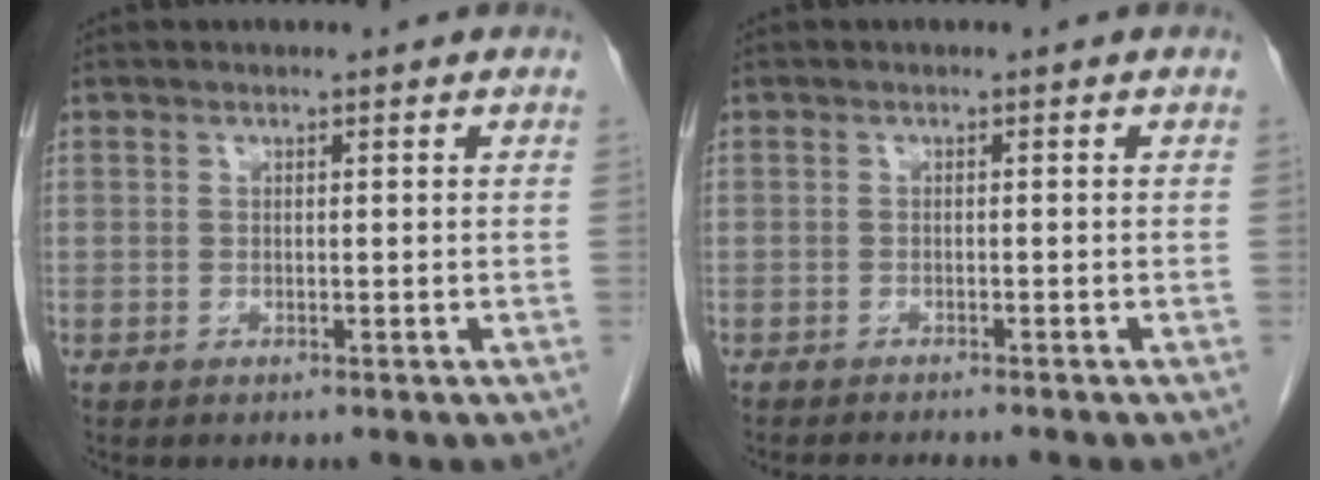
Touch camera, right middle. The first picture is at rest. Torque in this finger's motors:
{"motor_torque": [0.13, 0.02, 0.00, 0.02]}